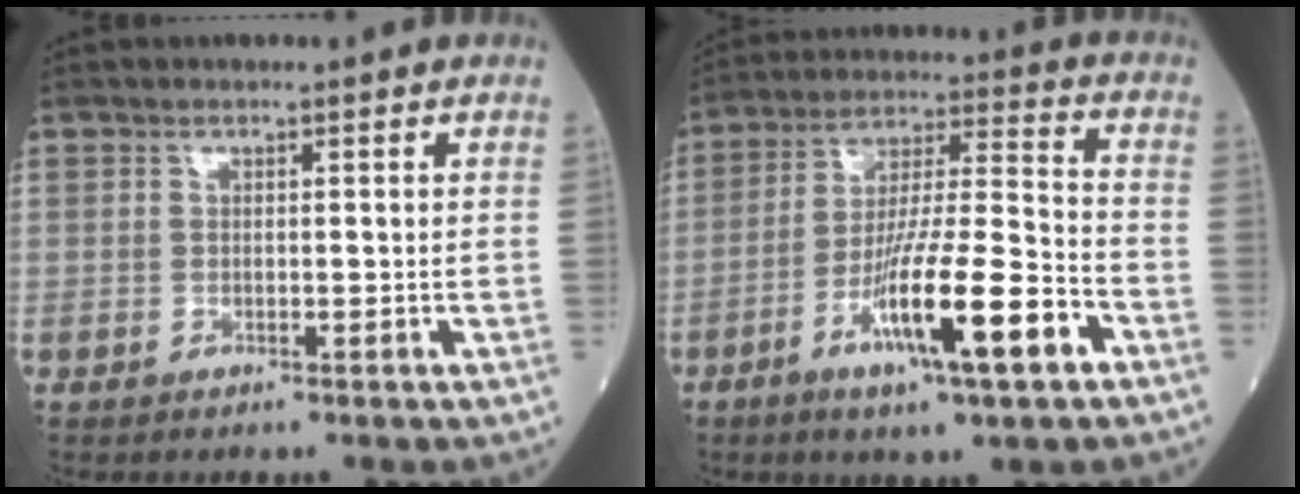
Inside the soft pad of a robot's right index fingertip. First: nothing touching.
{"total": 15.2, "force": [-6.8, 1.0, 13.5], "torque": [-0.243, -0.012, -0.115]}